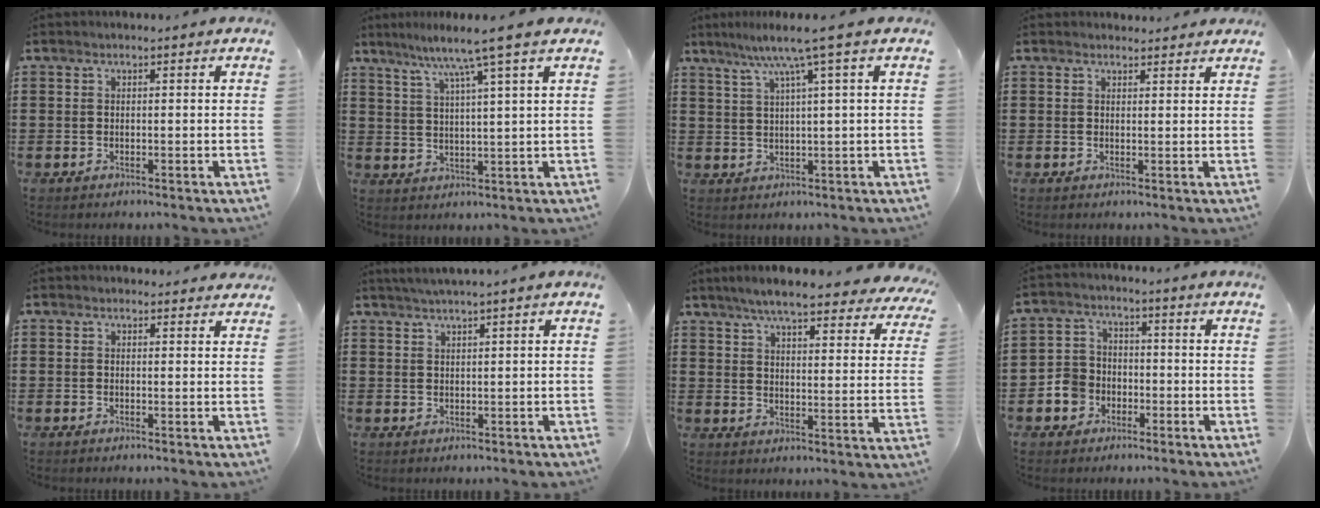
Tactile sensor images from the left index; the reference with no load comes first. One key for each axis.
{"total": 6.6, "fx": 4.7, "fy": -1.2, "fz": 4.4, "tx": -0.102, "ty": -0.019, "tz": 0.075}
{"total": 6.3, "fx": 3.1, "fy": -0.5, "fz": 5.4, "tx": -0.113, "ty": -0.004, "tz": 0.049}
{"total": 1.6, "fx": 1.5, "fy": 0.5, "fz": 0.1, "tx": -0.004, "ty": 0.004, "tz": 0.030}
{"total": 1.3, "fx": 1.2, "fy": 0.4, "fz": 0.2, "tx": 0.002, "ty": 0.000, "tz": 0.021}
{"total": 1.7, "fx": 1.4, "fy": -0.5, "fz": 0.8, "tx": -0.015, "ty": -0.001, "tz": 0.026}
{"total": 6.9, "fx": 6.1, "fy": 0.0, "fz": 3.1, "tx": -0.076, "ty": -0.031, "tz": 0.105}
{"total": 4.9, "fx": -2.2, "fy": 4.2, "fz": 1.2, "tx": -0.047, "ty": 0.007, "tz": -0.047}